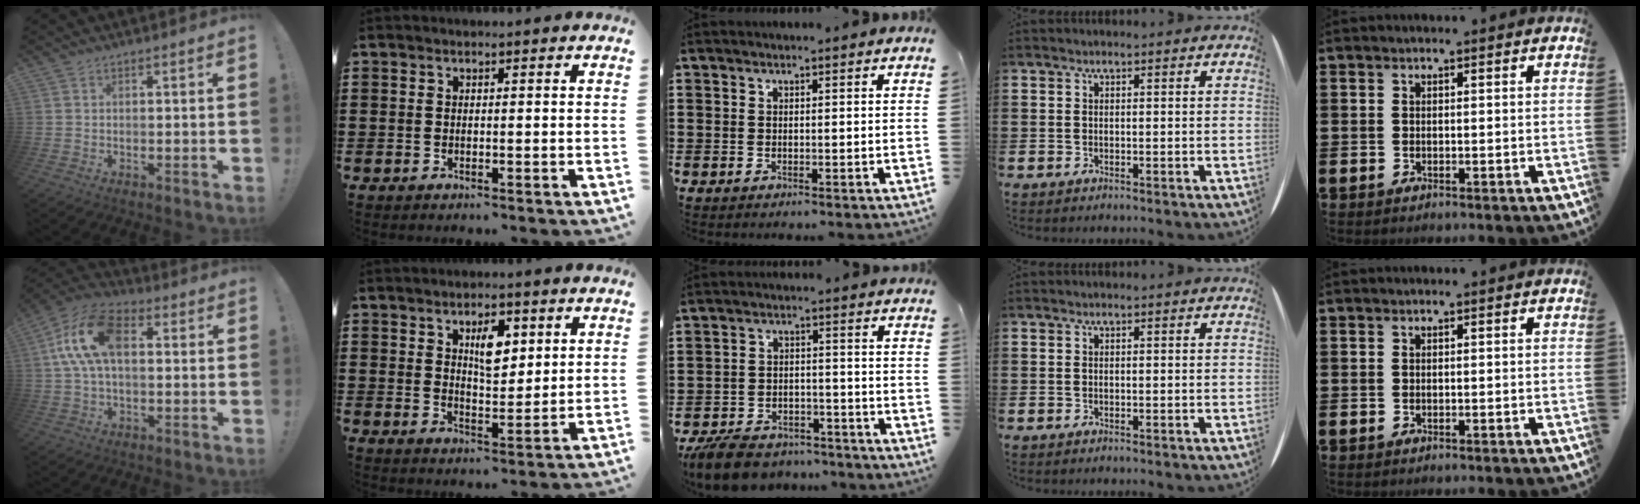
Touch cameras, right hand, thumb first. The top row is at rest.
{"thumb": {"total": 14.8, "force": [2.5, 8.3, 12.0], "torque": [-0.221, 0.006, 0.047]}, "index": {"total": 5.6, "force": [2.5, 2.6, 4.3], "torque": [-0.061, -0.006, 0.035]}, "middle": {"total": 6.7, "force": [-6.3, 1.6, 1.6], "torque": [-0.038, 0.015, -0.125]}}